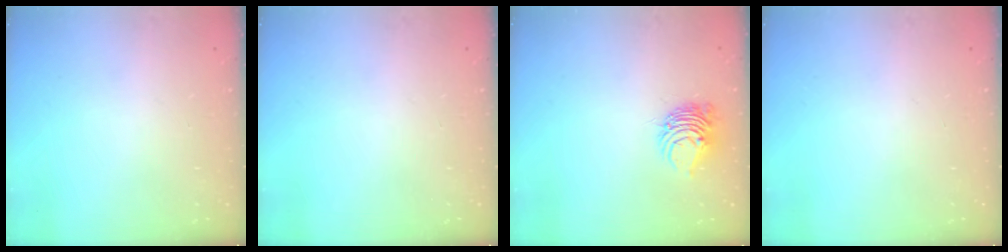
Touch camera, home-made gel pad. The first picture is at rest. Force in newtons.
{"total": 0.0}
{"total": 8.0, "press": 8.0, "slide": 1.0}
{"total": 0.0}